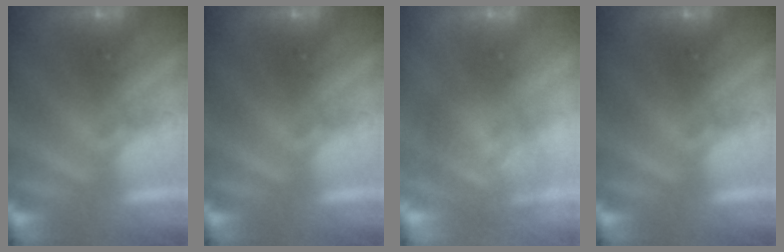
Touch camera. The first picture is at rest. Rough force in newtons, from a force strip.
{"total": 0.0}
{"total": 3.6}
{"total": 0.0}